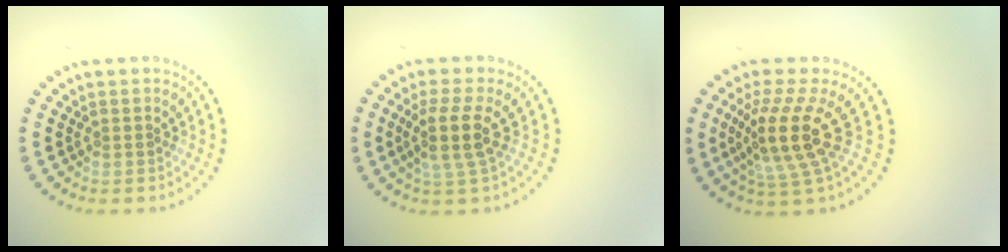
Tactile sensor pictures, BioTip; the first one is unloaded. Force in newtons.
{"total": 3.6, "press": 2.9, "slide": 2.1}
{"total": 5.0, "press": 3.7, "slide": 3.4}